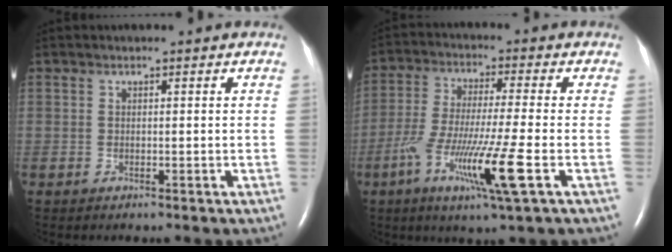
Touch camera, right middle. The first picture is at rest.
{"total": 11.8, "force": [-4.6, -0.4, 10.8], "torque": [-0.217, -0.024, -0.086]}